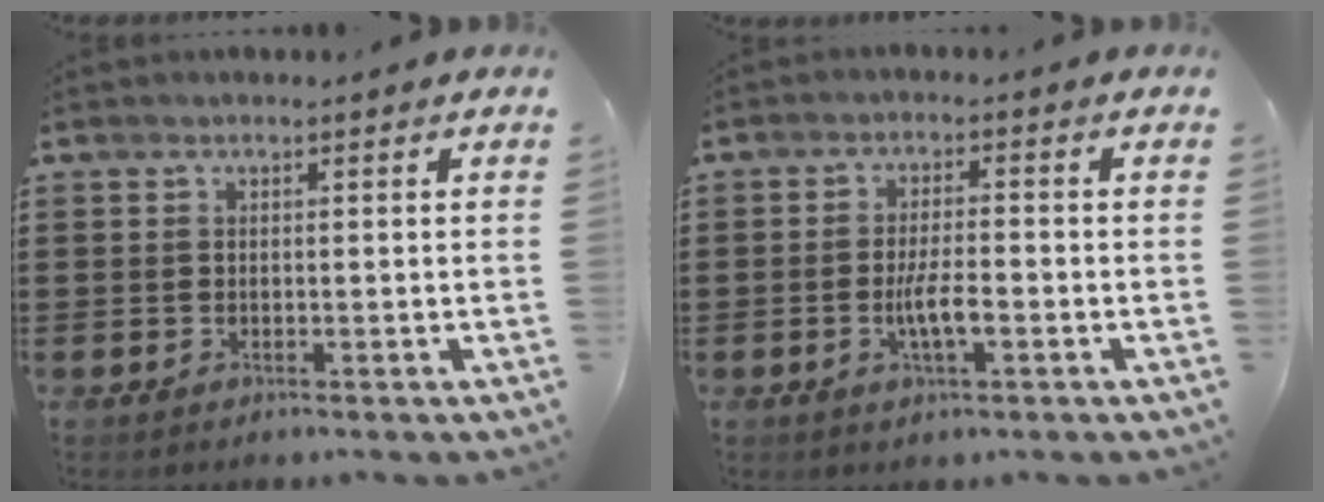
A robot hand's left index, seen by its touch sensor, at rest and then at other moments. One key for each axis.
{"total": 4.7, "fx": -1.3, "fy": 1.1, "fz": 4.4, "tx": -0.088, "ty": -0.001, "tz": -0.027}